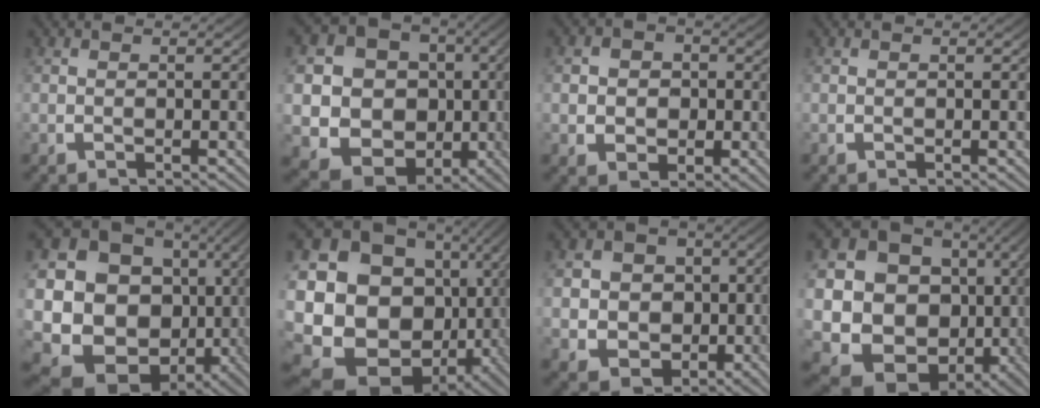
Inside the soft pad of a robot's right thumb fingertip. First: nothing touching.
{"total": 18.6, "force": [-1.7, 15.2, 10.5], "torque": [-0.246, -0.079, -0.013]}
{"total": 6.0, "force": [0.2, 5.0, 3.2], "torque": [-0.051, -0.024, 0.011]}
{"total": 0.0}
{"total": 25.2, "force": [-1.5, 18.9, 16.7], "torque": [-0.341, -0.066, -0.006]}
{"total": 27.4, "force": [-2.9, 20.2, 18.4], "torque": [-0.383, -0.084, -0.014]}
{"total": 14.0, "force": [-1.8, 12.1, 6.7], "torque": [-0.152, -0.065, -0.016]}
{"total": 22.5, "force": [-1.1, 17.3, 14.4], "torque": [-0.308, -0.067, -0.004]}